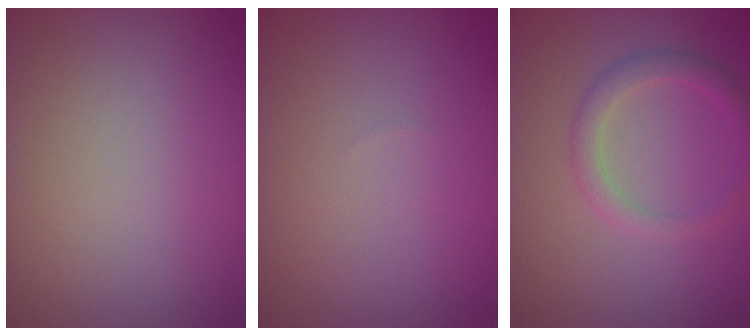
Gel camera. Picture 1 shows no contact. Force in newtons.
{"total": 0.0}
{"total": 2.2, "press": 2.2, "slide": 0.1}